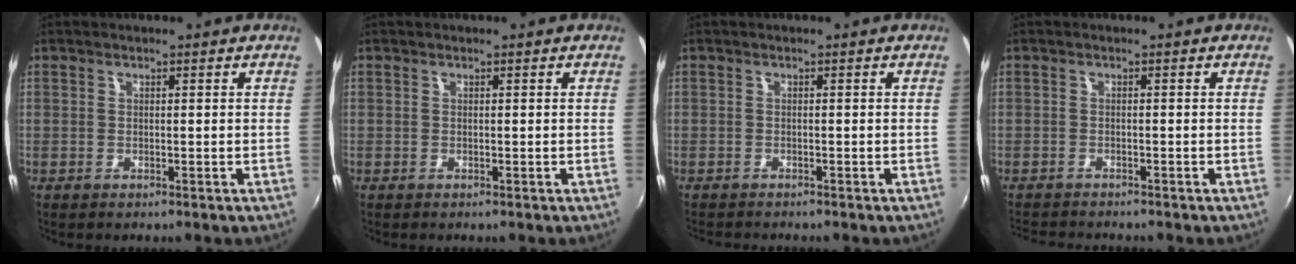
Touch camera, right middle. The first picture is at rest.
{"total": 0.0}
{"total": 1.7, "force": [-1.7, 0.1, 0.4], "torque": [-0.013, -0.010, -0.027]}
{"total": 4.3, "force": [-4.2, 0.3, 1.2], "torque": [-0.034, -0.016, -0.072]}